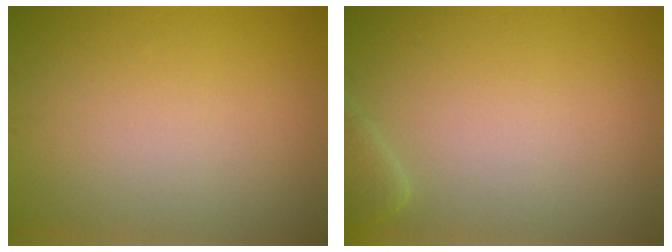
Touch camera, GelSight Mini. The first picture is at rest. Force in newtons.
{"total": 1.6, "press": 1.6, "slide": 0.2}